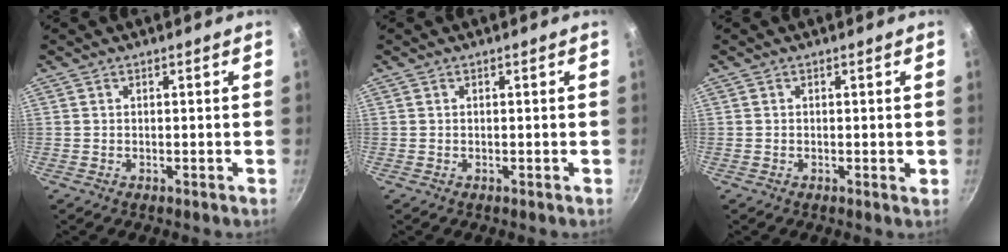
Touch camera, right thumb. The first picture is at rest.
{"total": 0.0}
{"total": 0.8, "force": [-0.1, 0.4, 0.7], "torque": [-0.010, -0.001, -0.002]}